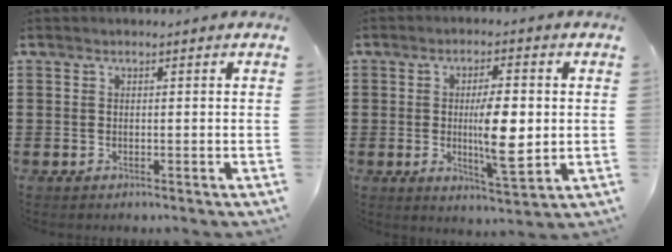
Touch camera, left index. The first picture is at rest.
{"total": 8.6, "force": [0.2, 2.7, 8.2], "torque": [-0.122, -0.005, 0.000]}